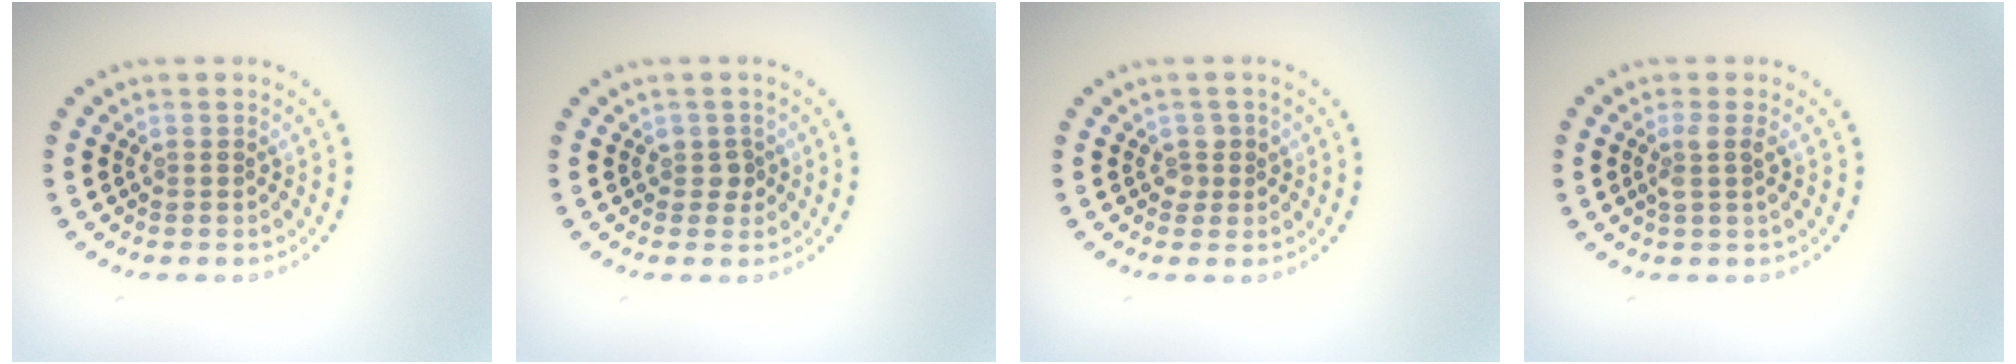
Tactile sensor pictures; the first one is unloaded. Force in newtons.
{"total": 1.0, "press": 0.9, "slide": 0.4}
{"total": 1.2, "press": 1.1, "slide": 0.4}
{"total": 1.6, "press": 1.3, "slide": 1.0}